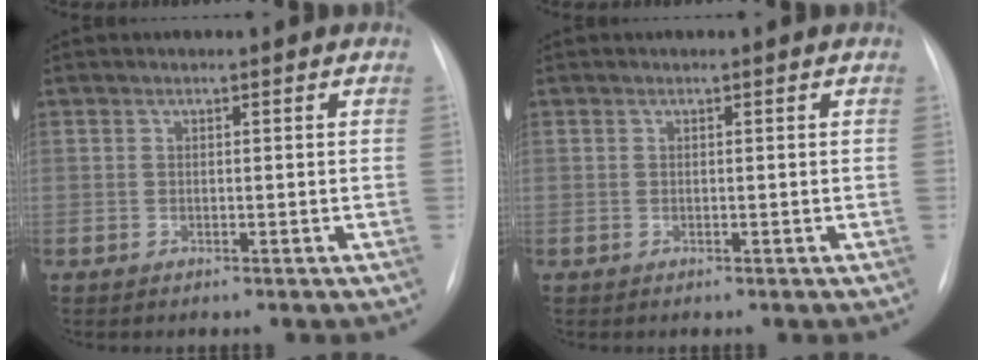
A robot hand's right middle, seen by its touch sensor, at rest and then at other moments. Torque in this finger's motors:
{"motor_torque": [-0.18, -0.16, -0.04, -0.01]}